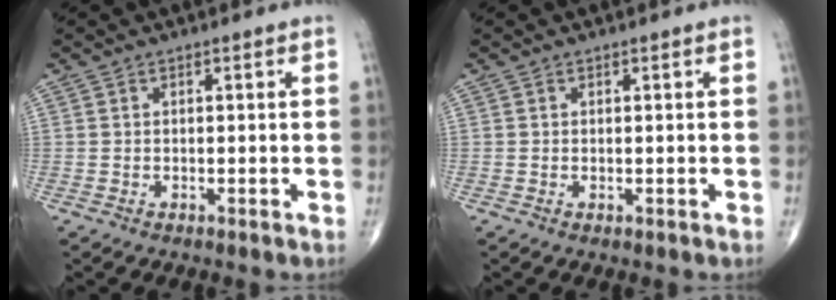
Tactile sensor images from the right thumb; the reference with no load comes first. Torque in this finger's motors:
{"motor_torque": [1.66, 1.45, -0.13, -0.13, 0.05]}